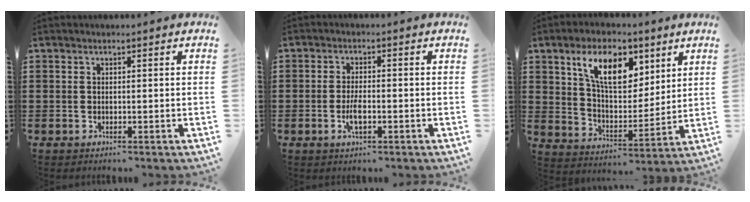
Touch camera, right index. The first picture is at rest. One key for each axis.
{"total": 3.6, "fx": -1.0, "fy": 1.2, "fz": 3.2, "tx": -0.065, "ty": -0.001, "tz": -0.019}
{"total": 10.4, "fx": 5.7, "fy": 5.4, "fz": 6.8, "tx": -0.136, "ty": -0.001, "tz": 0.098}